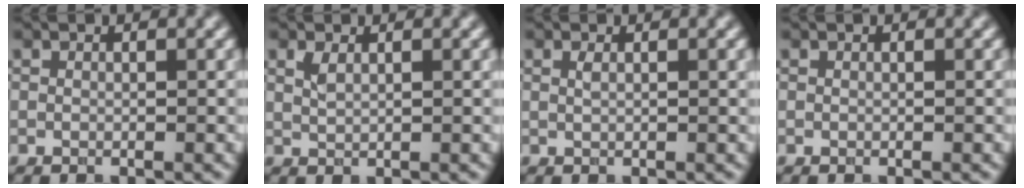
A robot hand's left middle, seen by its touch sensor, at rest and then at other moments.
{"total": 1.4, "force": [0.8, 0.5, 1.0], "torque": [-0.023, 0.001, 0.018]}
{"total": 1.3, "force": [0.5, 0.5, 1.1], "torque": [-0.017, 0.002, 0.006]}
{"total": 0.0}